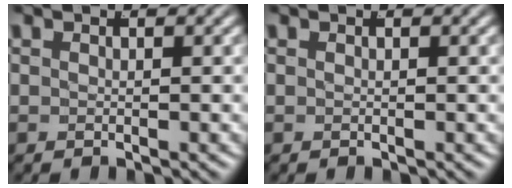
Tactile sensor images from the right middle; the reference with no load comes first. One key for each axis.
{"total": 0.0}